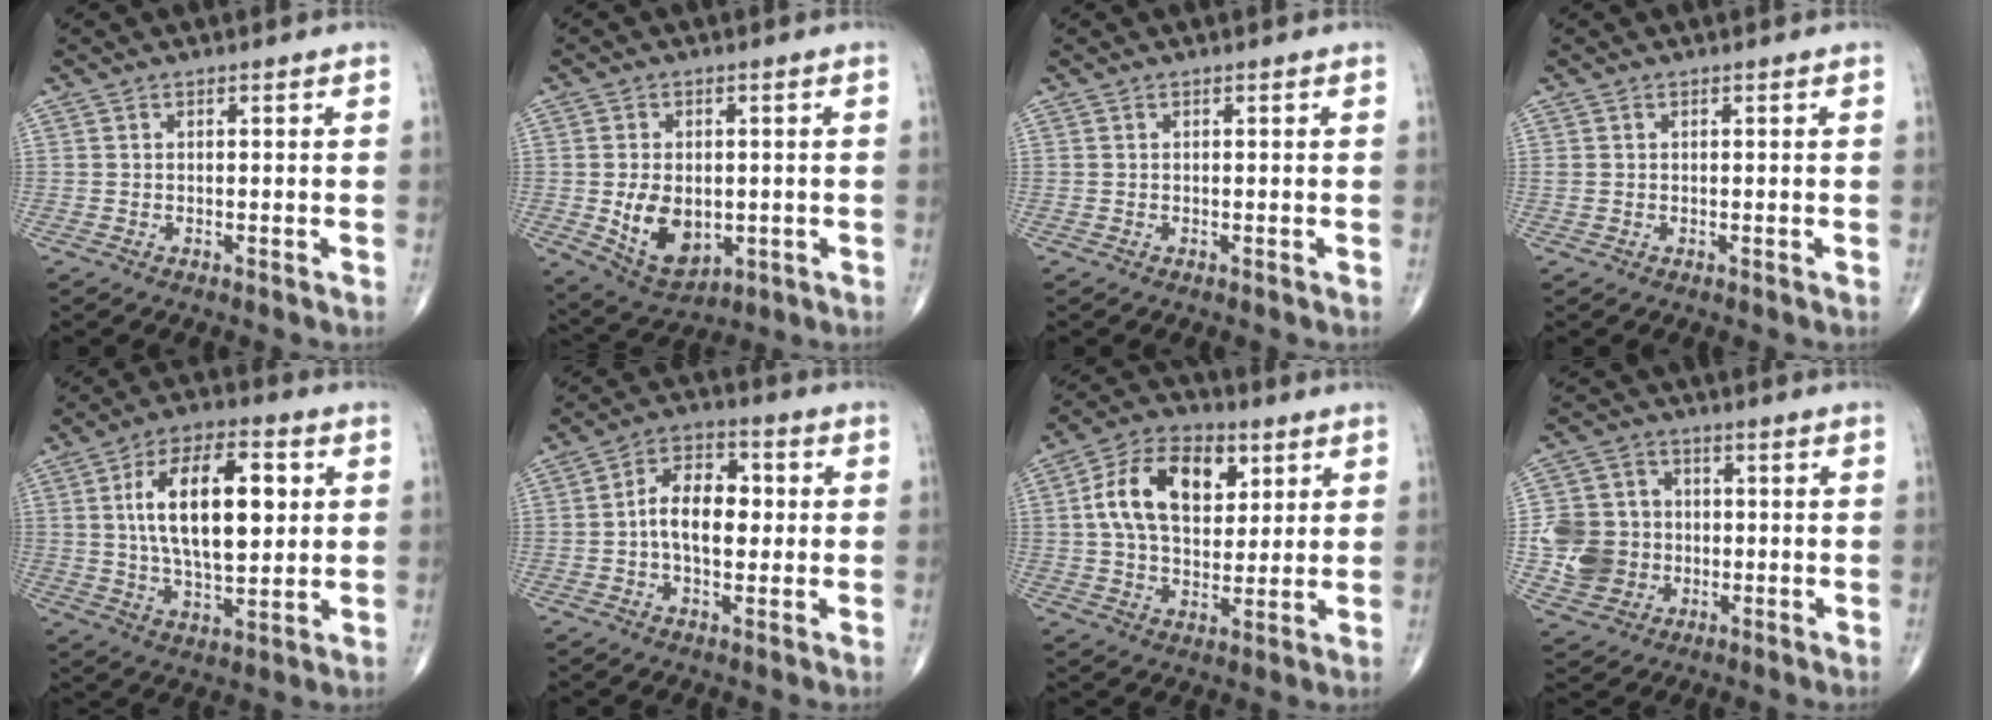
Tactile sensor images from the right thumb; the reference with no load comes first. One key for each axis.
{"total": 10.4, "fx": -1.3, "fy": 6.9, "fz": 7.7, "tx": -0.109, "ty": -0.008, "tz": -0.002}
{"total": 0.0}
{"total": 0.6, "fx": 0.1, "fy": 0.6, "fz": 0.3, "tx": -0.006, "ty": 0.002, "tz": 0.002}
{"total": 18.4, "fx": 3.4, "fy": 8.7, "fz": 15.8, "tx": -0.249, "ty": 0.000, "tz": 0.057}
{"total": 10.4, "fx": 0.1, "fy": 6.2, "fz": 8.3, "tx": -0.122, "ty": 0.022, "tz": -0.009}
{"total": 15.9, "fx": 4.4, "fy": 10.1, "fz": 11.4, "tx": -0.174, "ty": 0.002, "tz": 0.074}
{"total": 11.7, "fx": -1.3, "fy": 10.6, "fz": 4.8, "tx": -0.067, "ty": 0.013, "tz": -0.025}